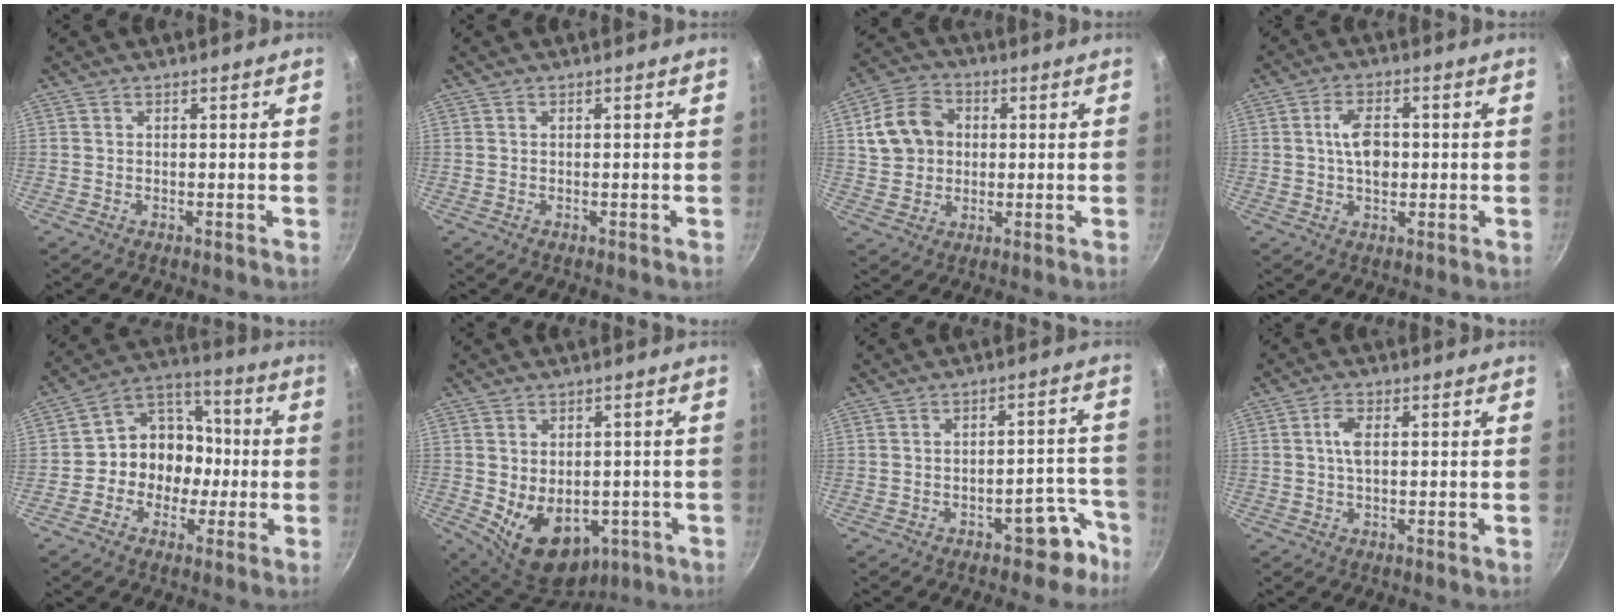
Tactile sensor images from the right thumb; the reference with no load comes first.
{"total": 0.0}
{"total": 11.0, "force": [2.0, 9.0, 6.0], "torque": [-0.086, 0.015, 0.030]}
{"total": 6.7, "force": [0.3, 4.0, 5.4], "torque": [-0.080, 0.007, 0.001]}
{"total": 11.9, "force": [-2.0, 10.2, 5.8], "torque": [-0.036, 0.047, -0.047]}
{"total": 12.9, "force": [-2.9, 8.9, 8.8], "torque": [-0.104, -0.009, -0.013]}
{"total": 6.5, "force": [-4.3, 3.5, 3.4], "torque": [0.003, 0.065, -0.038]}
{"total": 3.4, "force": [0.4, 1.5, 3.0], "torque": [-0.063, 0.007, 0.005]}